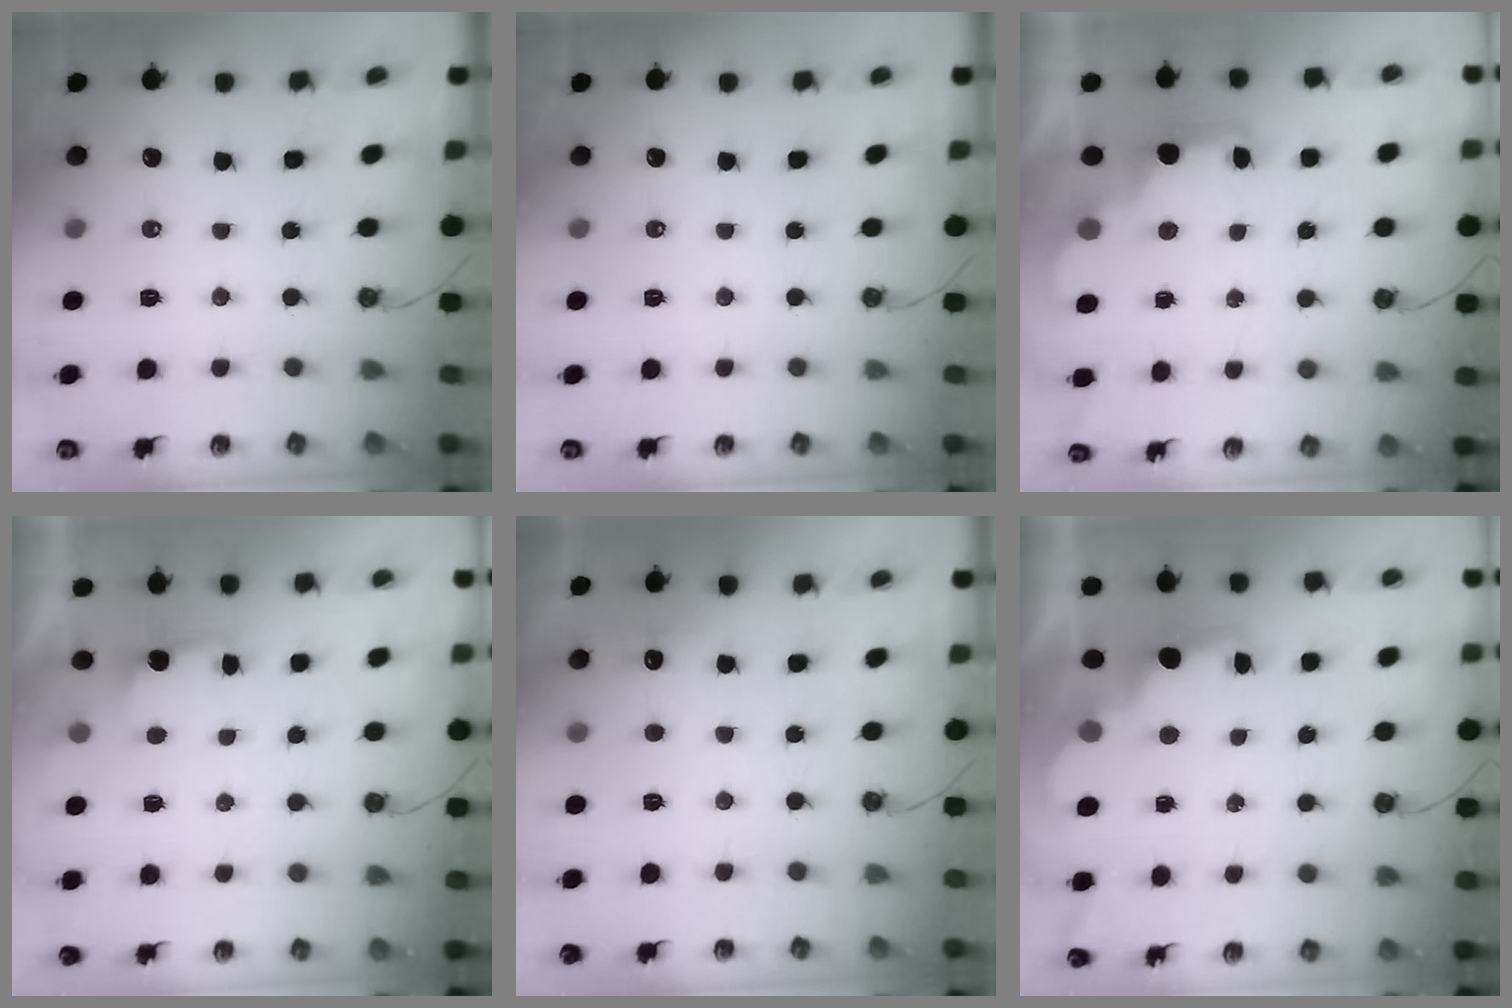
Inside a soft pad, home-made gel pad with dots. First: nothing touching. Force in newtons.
{"total": 0.0}
{"total": 3.0, "press": 2.9, "slide": 0.6}
{"total": 2.5, "press": 2.3, "slide": 0.8}
{"total": 7.0, "press": 6.9, "slide": 1.2}
{"total": 2.6, "press": 2.4, "slide": 0.8}